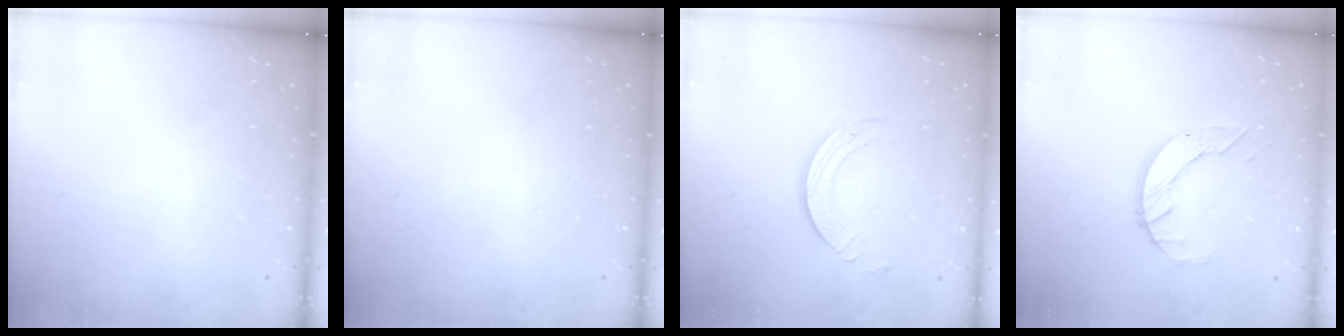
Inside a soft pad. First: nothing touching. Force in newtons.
{"total": 0.0}
{"total": 4.3, "press": 4.3, "slide": 0.1}
{"total": 7.3, "press": 7.2, "slide": 0.7}